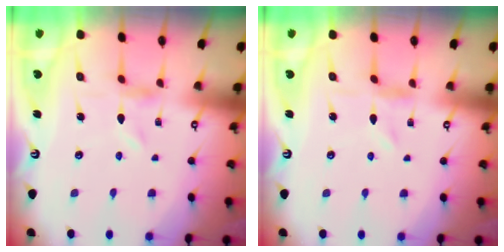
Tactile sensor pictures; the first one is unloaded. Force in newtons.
{"total": 0.0}